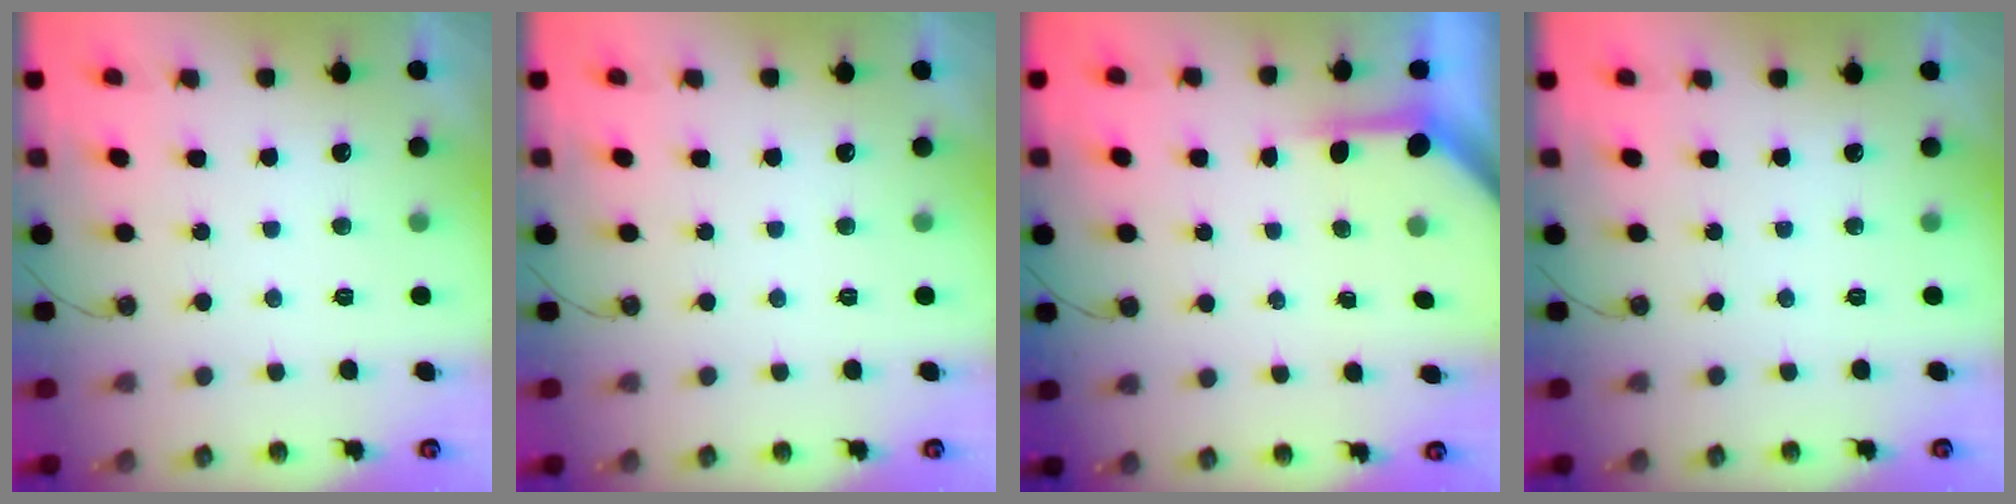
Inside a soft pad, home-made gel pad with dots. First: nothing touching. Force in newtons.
{"total": 0.0}
{"total": 3.8, "press": 3.8, "slide": 0.4}
{"total": 0.0}